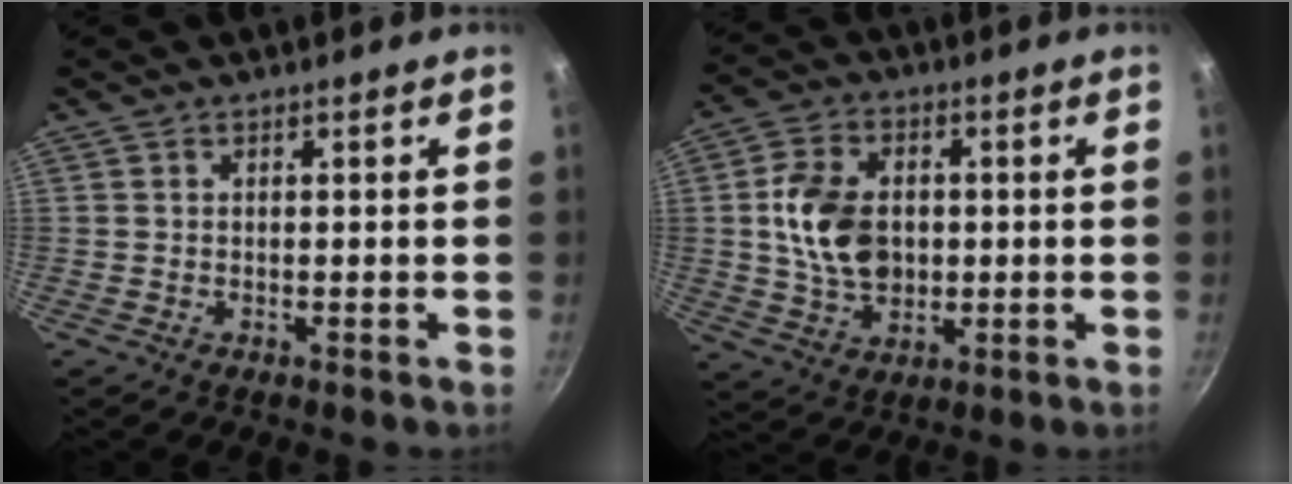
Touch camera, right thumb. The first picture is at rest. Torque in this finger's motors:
{"motor_torque": [-0.12, 0.63, 0.91, 0.69, 0.25]}